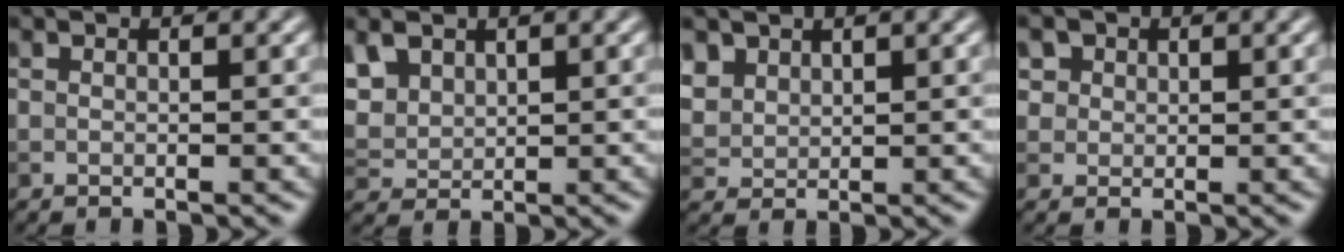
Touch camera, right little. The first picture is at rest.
{"total": 3.4, "force": [1.8, 2.4, 1.7], "torque": [-0.047, -0.001, 0.040]}
{"total": 2.8, "force": [1.8, 2.0, 1.0], "torque": [-0.036, -0.006, 0.050]}
{"total": 3.2, "force": [1.7, 2.5, 1.2], "torque": [-0.031, 0.004, 0.029]}